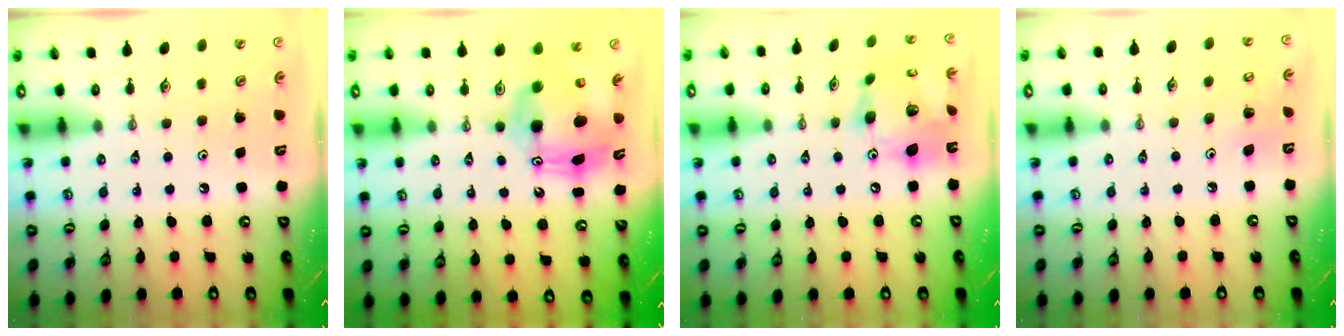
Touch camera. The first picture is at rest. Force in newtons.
{"total": 11.3, "press": 11.3, "slide": 1.1}
{"total": 17.0, "press": 16.9, "slide": 1.9}
{"total": 4.6, "press": 4.6, "slide": 0.3}